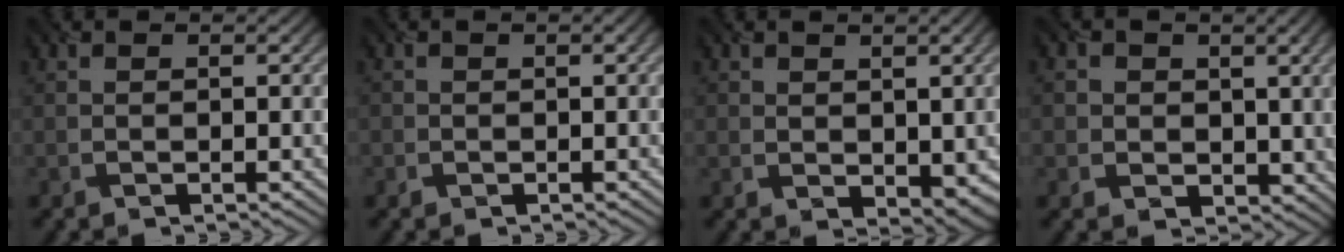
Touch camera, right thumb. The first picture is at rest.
{"total": 0.8, "force": [-0.4, 0.7, -0.1], "torque": [0.004, -0.004, -0.006]}
{"total": 3.0, "force": [0.6, 2.2, 1.9], "torque": [-0.036, -0.013, 0.018]}
{"total": 3.3, "force": [0.3, 3.2, 0.9], "torque": [-0.031, -0.012, 0.009]}